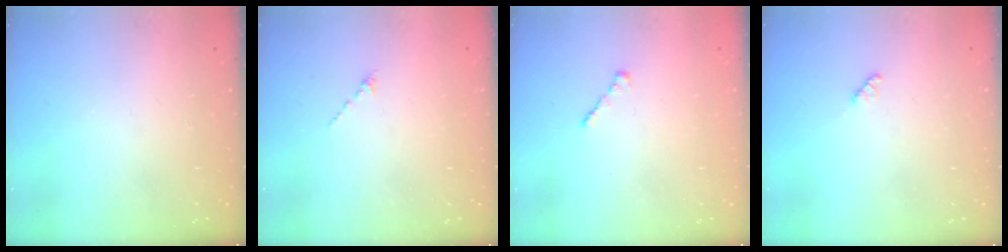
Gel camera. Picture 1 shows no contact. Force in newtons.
{"total": 0.0}
{"total": 1.4, "press": 1.3, "slide": 0.5}
{"total": 2.9, "press": 2.9, "slide": 0.3}